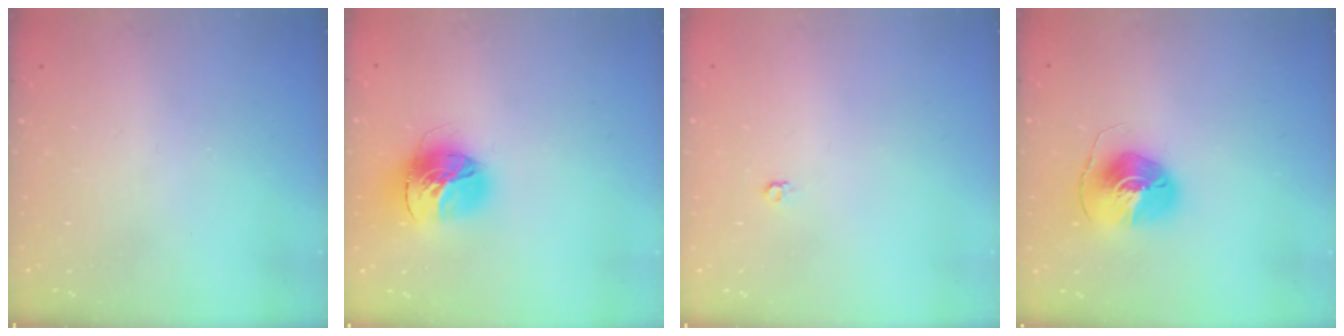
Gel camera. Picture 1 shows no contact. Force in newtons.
{"total": 16.1, "press": 16.0, "slide": 1.7}
{"total": 3.5, "press": 3.4, "slide": 0.3}
{"total": 8.1, "press": 8.1, "slide": 0.1}